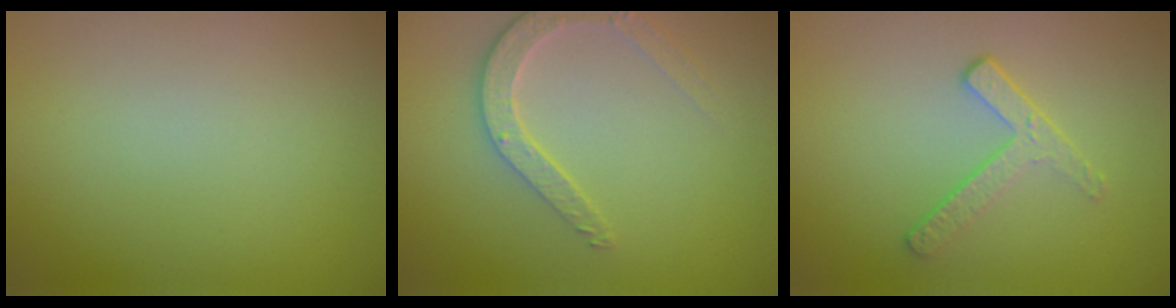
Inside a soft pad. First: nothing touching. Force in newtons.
{"total": 2.8, "press": 2.5, "slide": 1.2}
{"total": 2.0, "press": 1.4, "slide": 1.5}